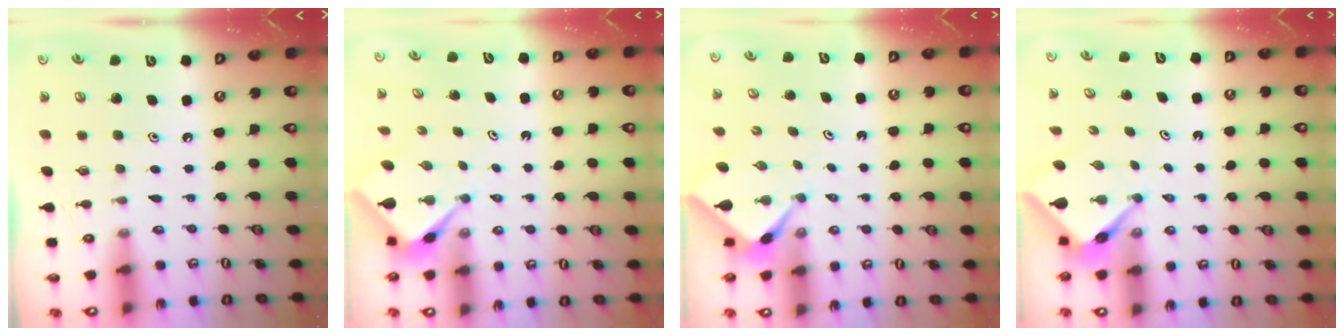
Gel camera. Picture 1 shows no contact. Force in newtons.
{"total": 2.8, "press": 2.8, "slide": 0.1}
{"total": 2.2, "press": 2.2, "slide": 0.2}
{"total": 3.9, "press": 3.9, "slide": 0.3}